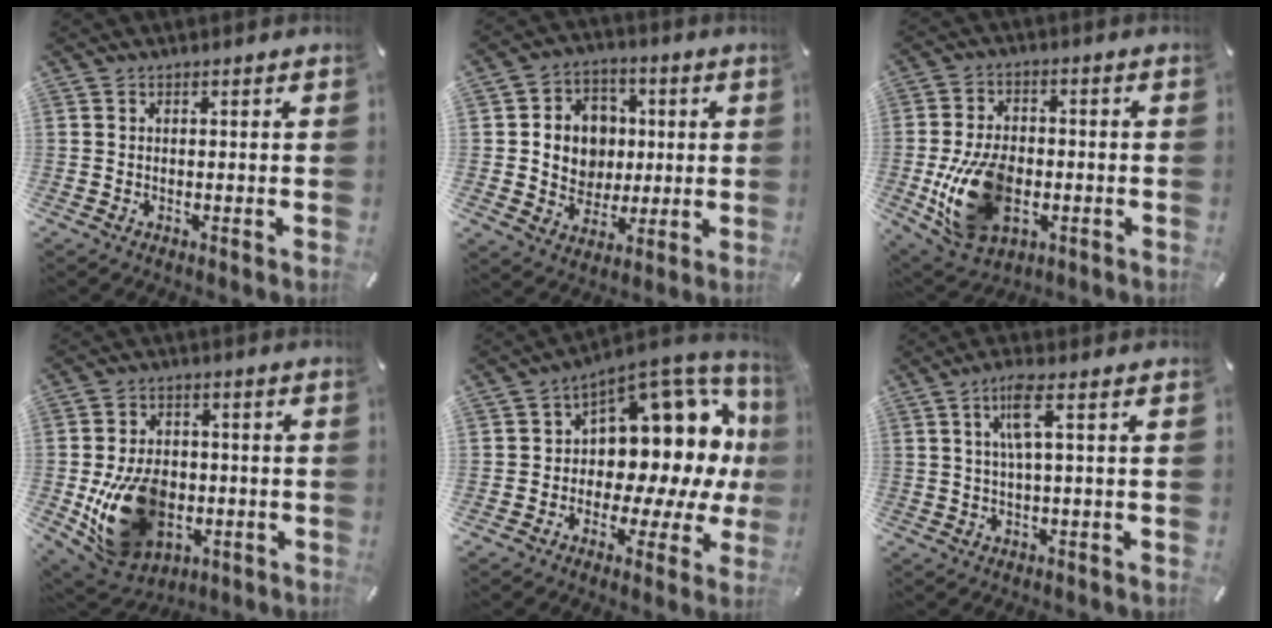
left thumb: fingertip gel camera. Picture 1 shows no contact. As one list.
[{"total": 10.5, "force": [0.5, 10.0, 3.0], "torque": [-0.043, -0.004, 0.019]}, {"total": 16.7, "force": [-3.5, 11.2, 11.9], "torque": [-0.243, 0.001, -0.060]}, {"total": 17.5, "force": [-3.6, 13.1, 11.1], "torque": [-0.217, 0.008, -0.054]}, {"total": 12.9, "force": [5.5, 8.8, 7.5], "torque": [-0.083, -0.084, 0.091]}, {"total": 6.3, "force": [1.8, 1.0, 5.9], "torque": [-0.119, 0.003, 0.027]}]